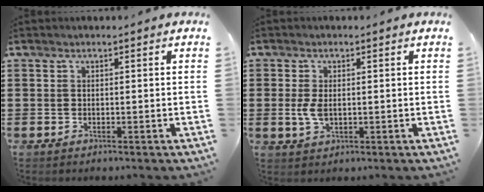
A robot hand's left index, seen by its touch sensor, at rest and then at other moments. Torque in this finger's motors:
{"motor_torque": [0.49, 0.14, 0.33, 0.08]}